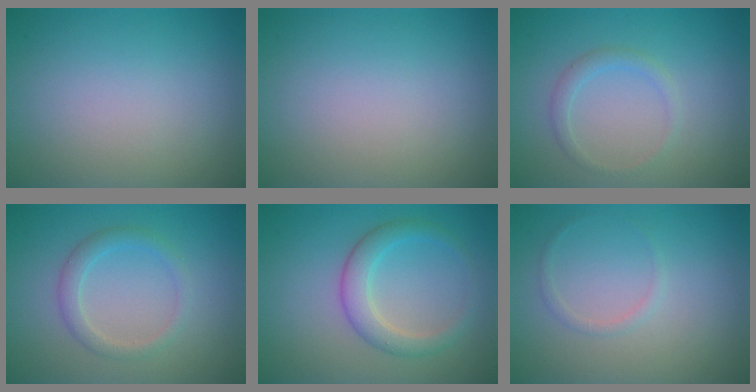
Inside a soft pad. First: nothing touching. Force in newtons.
{"total": 0.0}
{"total": 1.4, "press": 1.4, "slide": 0.1}
{"total": 2.1, "press": 2.1, "slide": 0.2}
{"total": 3.1, "press": 3.1, "slide": 0.1}
{"total": 0.8, "press": 0.8, "slide": 0.0}